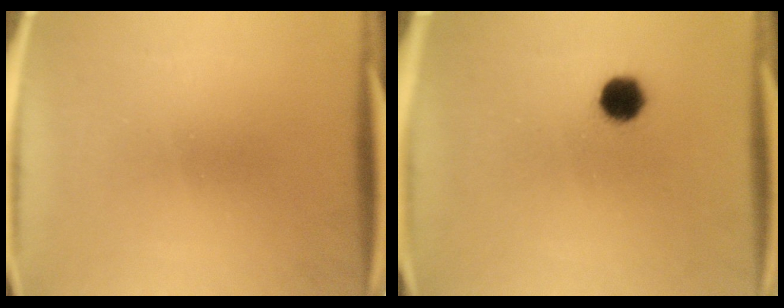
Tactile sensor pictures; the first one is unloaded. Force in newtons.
{"total": 5.5}